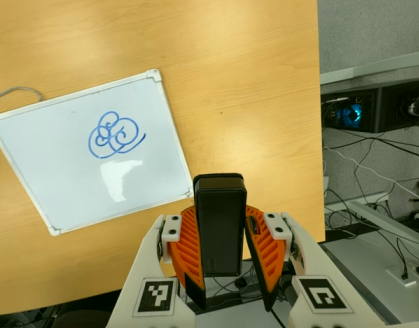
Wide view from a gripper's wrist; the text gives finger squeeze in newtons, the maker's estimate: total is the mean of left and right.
{"total": 8.8, "left": 7.4, "right": 10.3}